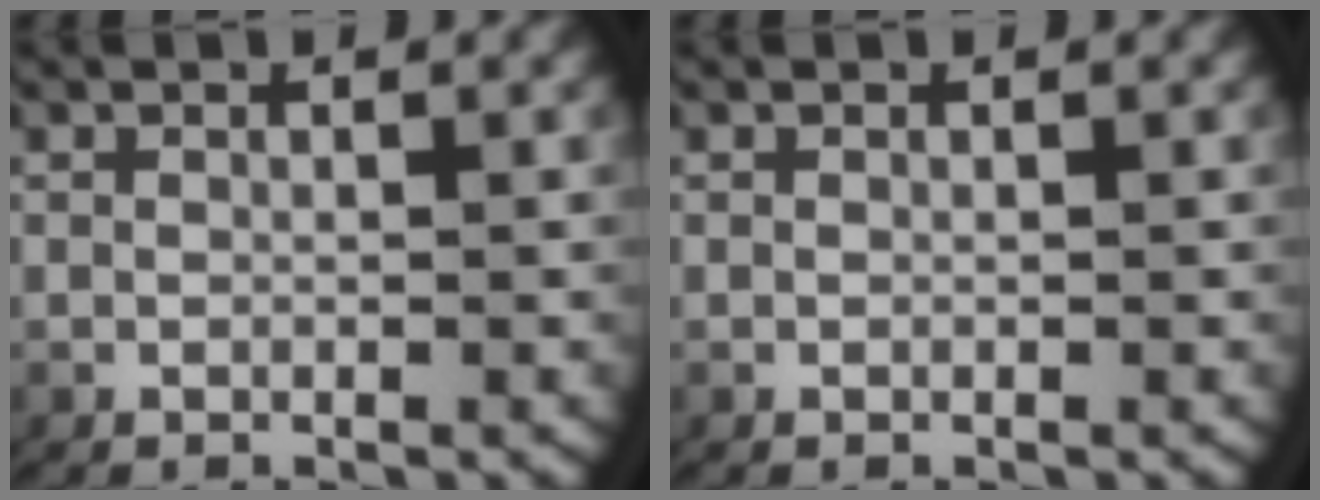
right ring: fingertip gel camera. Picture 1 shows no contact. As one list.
[{"total": 0.0}]